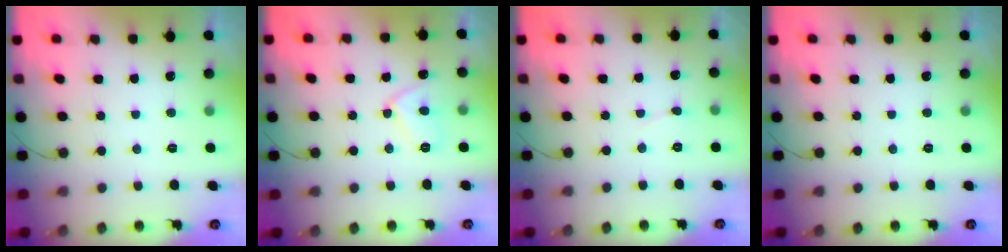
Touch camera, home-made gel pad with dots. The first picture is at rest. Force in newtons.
{"total": 7.2, "press": 7.2, "slide": 0.7}
{"total": 2.5, "press": 2.5, "slide": 0.1}
{"total": 0.0}